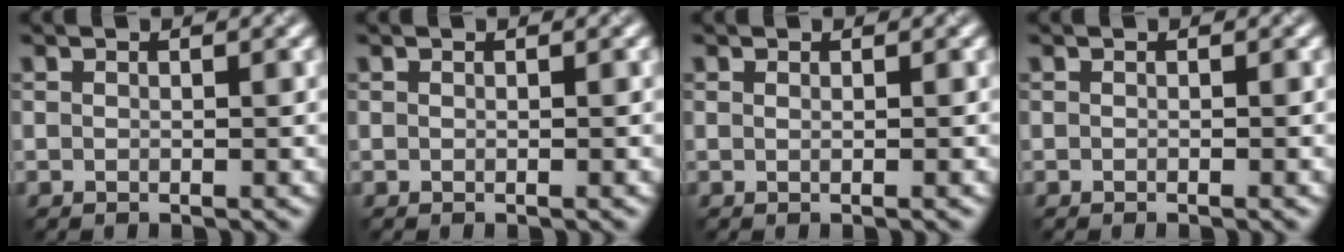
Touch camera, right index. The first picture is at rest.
{"total": 0.0}
{"total": 0.6, "force": [-0.1, 0.2, 0.5], "torque": [0.000, 0.000, -0.005]}
{"total": 1.0, "force": [-0.4, 0.4, 0.9], "torque": [-0.001, 0.001, -0.008]}